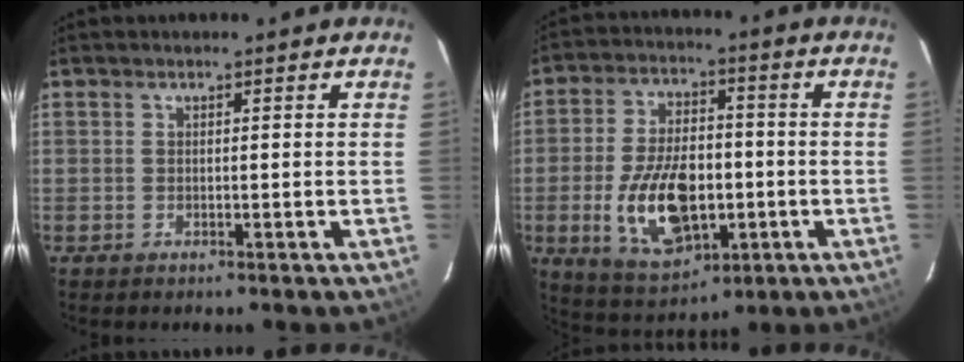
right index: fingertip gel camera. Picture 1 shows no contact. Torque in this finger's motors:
{"motor_torque": [1.30, -0.84, 0.33, 0.20]}